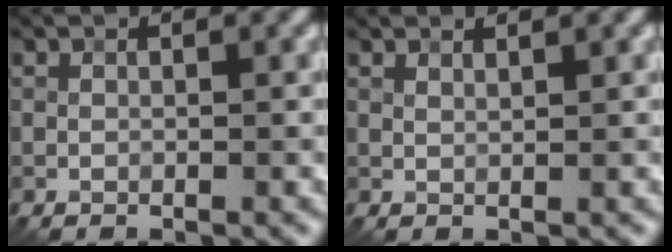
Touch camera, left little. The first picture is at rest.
{"total": 1.3, "force": [1.2, 0.3, 0.6], "torque": [-0.008, -0.002, 0.013]}